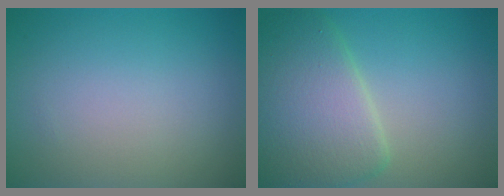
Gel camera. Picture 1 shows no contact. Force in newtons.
{"total": 7.2, "press": 7.2, "slide": 0.3}